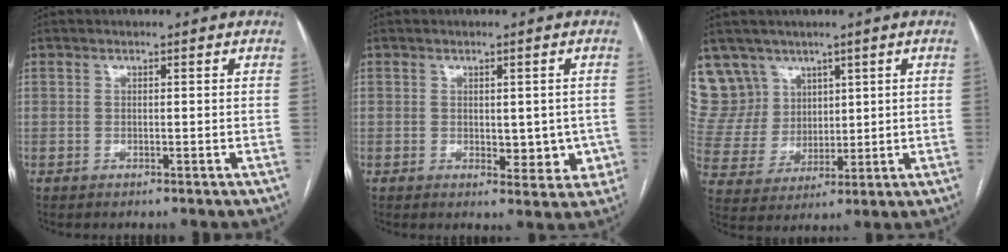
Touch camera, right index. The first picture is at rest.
{"total": 5.2, "force": [-0.5, 3.0, 4.3], "torque": [-0.038, 0.000, 0.003]}
{"total": 9.8, "force": [6.7, 7.2, 0.3], "torque": [-0.017, 0.029, 0.148]}